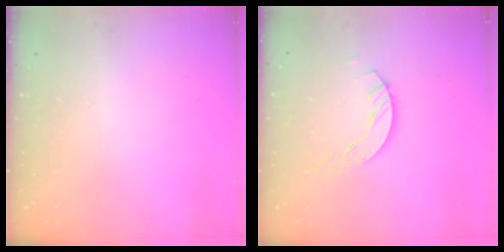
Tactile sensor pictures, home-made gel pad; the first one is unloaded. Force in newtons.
{"total": 5.0, "press": 5.0, "slide": 0.2}